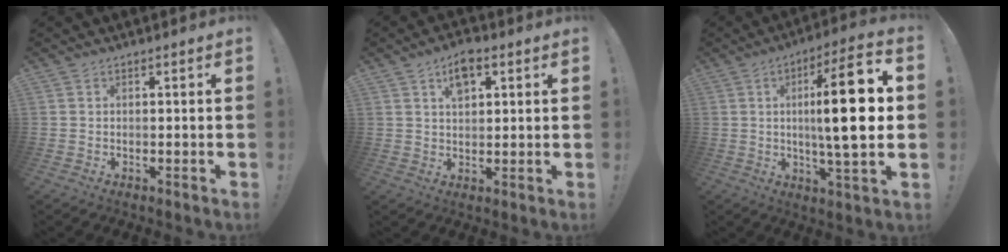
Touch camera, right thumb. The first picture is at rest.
{"total": 6.6, "force": [2.9, 3.7, 4.5], "torque": [-0.071, -0.001, 0.051]}
{"total": 19.4, "force": [1.4, 3.3, 19.0], "torque": [-0.307, -0.008, 0.005]}